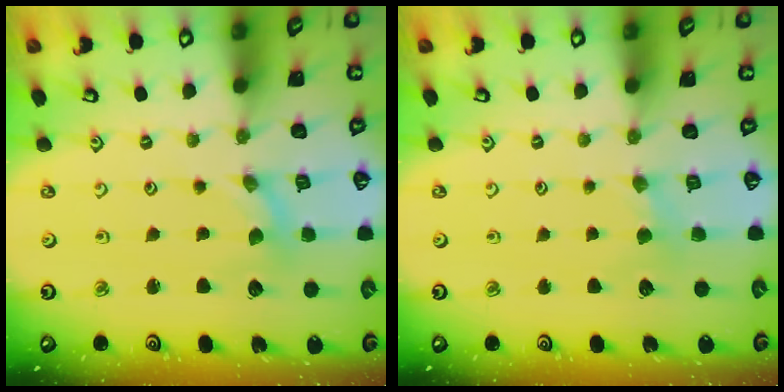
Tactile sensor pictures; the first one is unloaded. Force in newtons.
{"total": 2.6, "press": 2.6, "slide": 0.4}